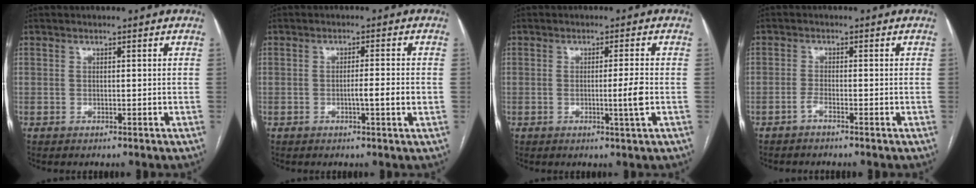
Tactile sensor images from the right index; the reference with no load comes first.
{"total": 3.4, "force": [-0.7, -0.3, 3.3], "torque": [-0.053, -0.001, -0.012]}
{"total": 3.7, "force": [-0.7, -0.8, 3.5], "torque": [-0.058, -0.006, -0.011]}
{"total": 1.3, "force": [-1.1, -0.2, 0.8], "torque": [-0.018, 0.001, -0.024]}